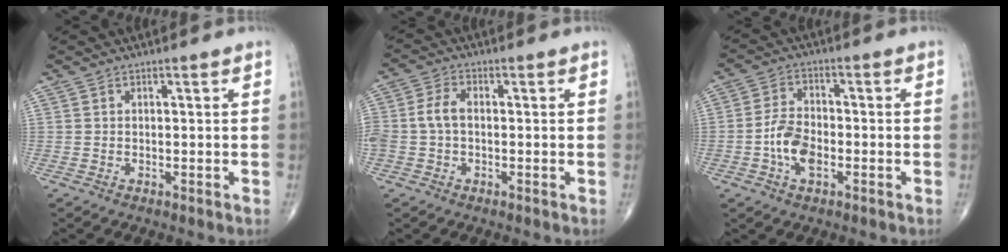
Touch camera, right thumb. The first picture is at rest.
{"total": 5.4, "force": [-0.5, 3.6, 4.0], "torque": [-0.094, 0.017, -0.013]}
{"total": 7.1, "force": [-2.2, 4.0, 5.4], "torque": [-0.099, 0.016, -0.047]}